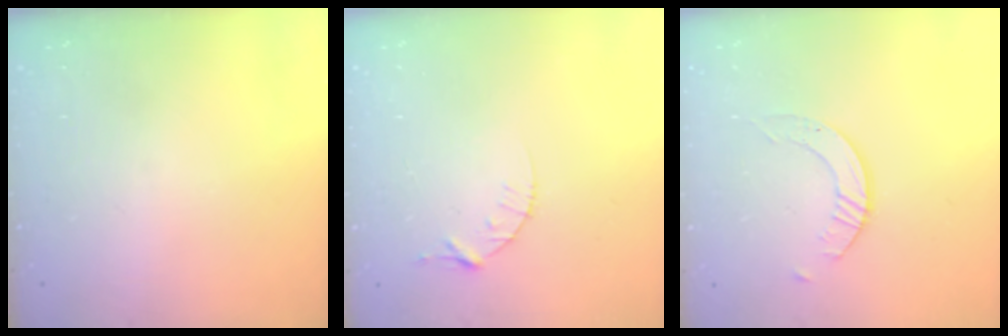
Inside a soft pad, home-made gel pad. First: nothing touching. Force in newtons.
{"total": 3.8, "press": 3.7, "slide": 0.5}
{"total": 2.6, "press": 2.5, "slide": 0.3}